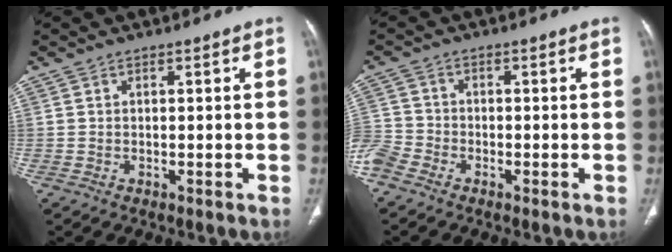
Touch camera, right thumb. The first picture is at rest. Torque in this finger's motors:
{"motor_torque": [1.28, 2.71, 1.72, -0.54, 0.56]}